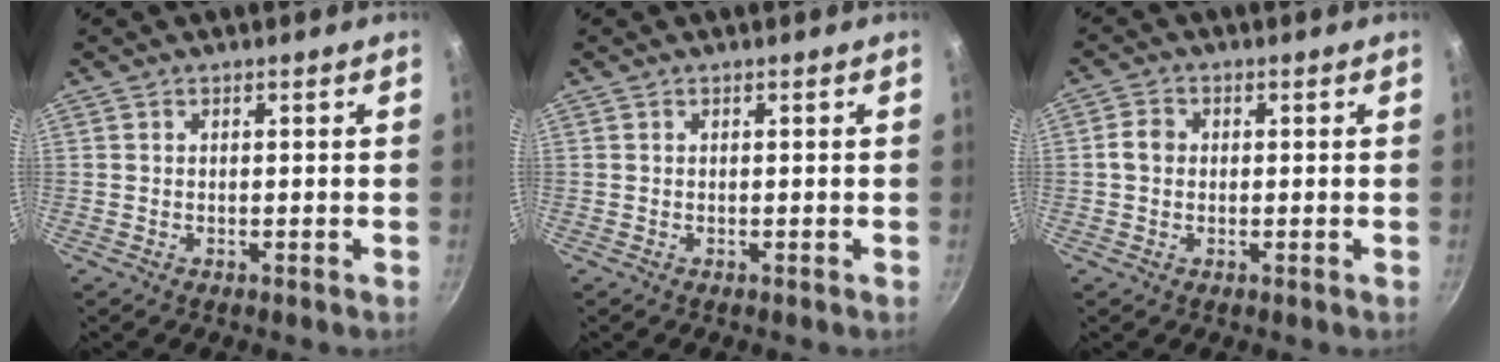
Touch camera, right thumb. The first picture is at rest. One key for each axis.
{"total": 0.0}
{"total": 3.2, "fx": 0.0, "fy": 2.7, "fz": 1.7, "tx": -0.024, "ty": 0.009, "tz": -0.006}